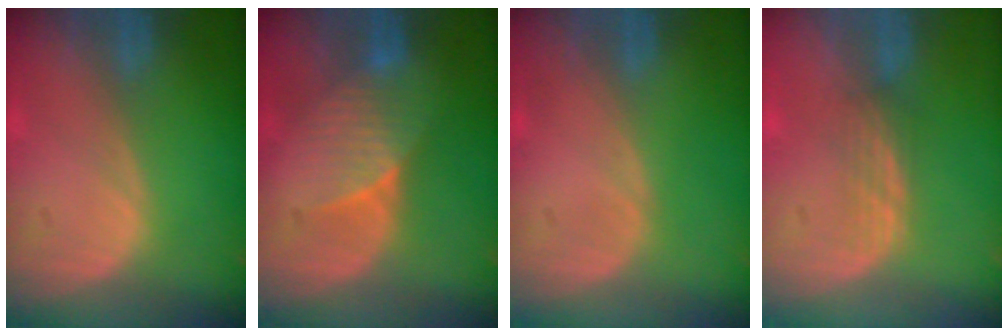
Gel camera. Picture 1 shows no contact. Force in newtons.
{"total": 5.2, "press": 5.1, "slide": 1.3}
{"total": 0.0}
{"total": 2.2, "press": 2.2, "slide": 0.4}